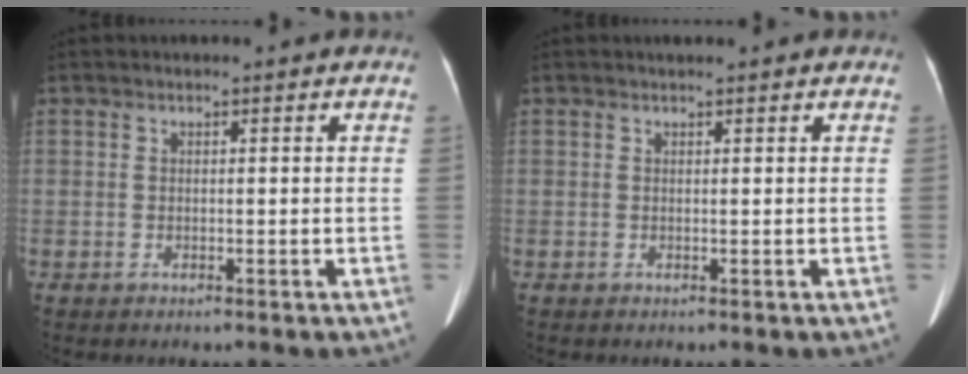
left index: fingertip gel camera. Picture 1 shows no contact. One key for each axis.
{"total": 1.5, "fx": 1.3, "fy": 0.2, "fz": 0.8, "tx": -0.008, "ty": 0.017, "tz": 0.019}